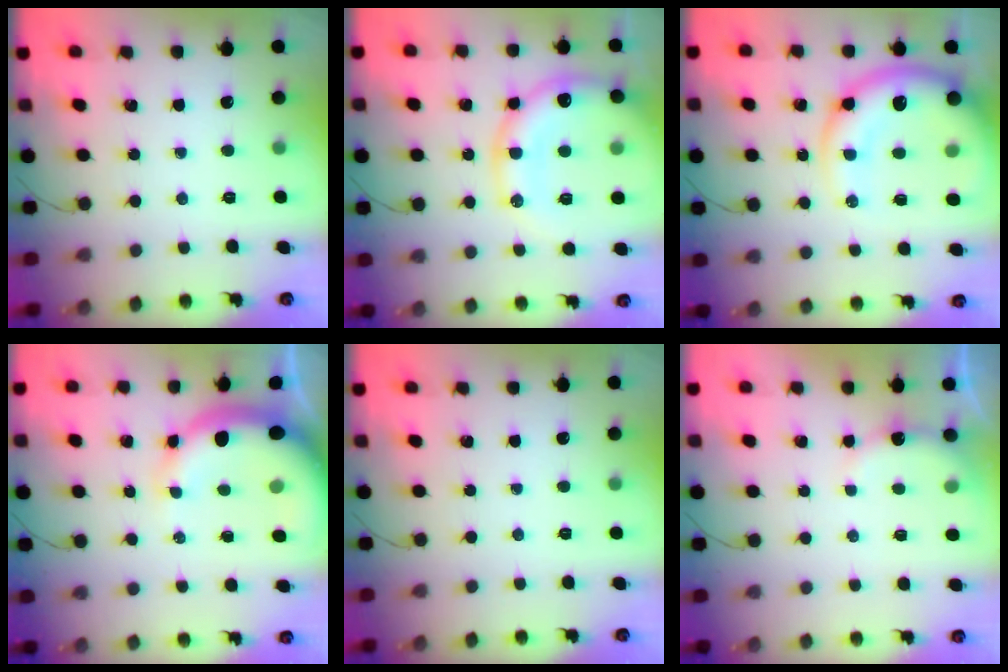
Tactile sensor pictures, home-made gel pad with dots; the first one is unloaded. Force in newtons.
{"total": 20.2, "press": 19.9, "slide": 3.5}
{"total": 16.3, "press": 15.6, "slide": 4.7}
{"total": 11.7, "press": 11.4, "slide": 2.5}
{"total": 0.0}
{"total": 7.1, "press": 6.9, "slide": 1.2}